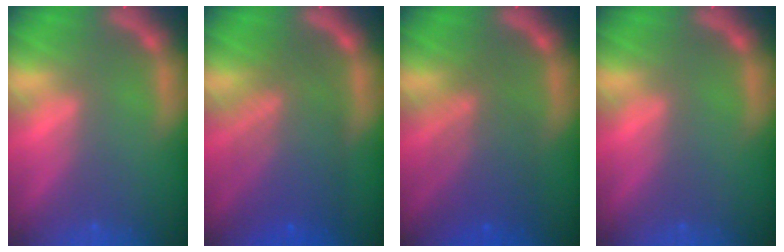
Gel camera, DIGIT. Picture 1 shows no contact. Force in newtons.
{"total": 8.1}
{"total": 6.0}
{"total": 0.0}